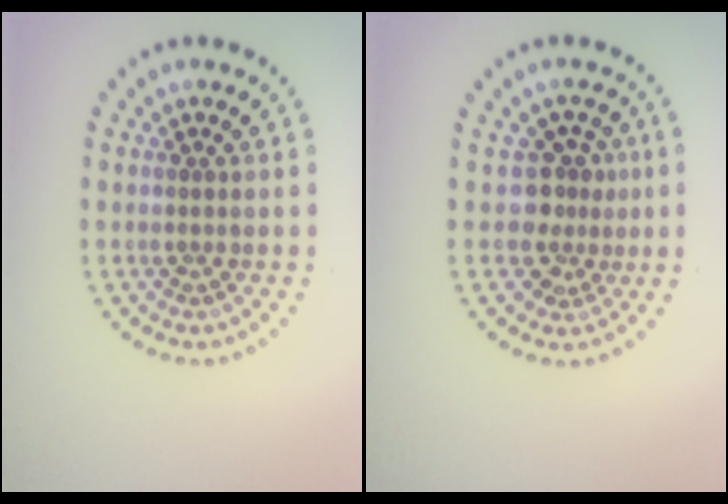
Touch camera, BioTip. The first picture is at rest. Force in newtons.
{"total": 2.8, "press": 2.1, "slide": 1.8}